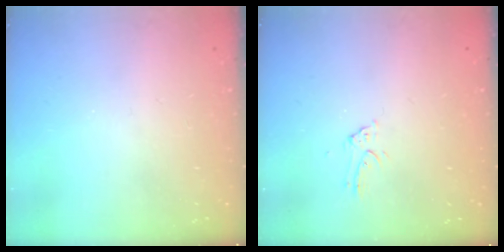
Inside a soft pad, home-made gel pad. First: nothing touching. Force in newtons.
{"total": 2.5, "press": 2.5, "slide": 0.2}